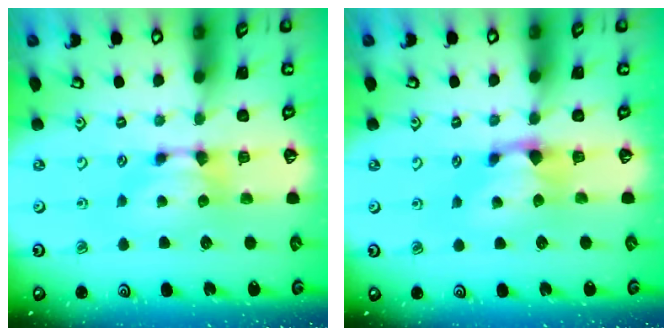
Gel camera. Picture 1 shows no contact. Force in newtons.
{"total": 1.1, "press": 0.1, "slide": 1.1}